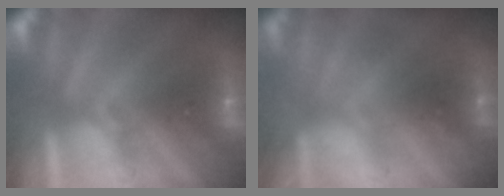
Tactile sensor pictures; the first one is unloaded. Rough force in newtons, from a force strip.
{"total": 1.5}